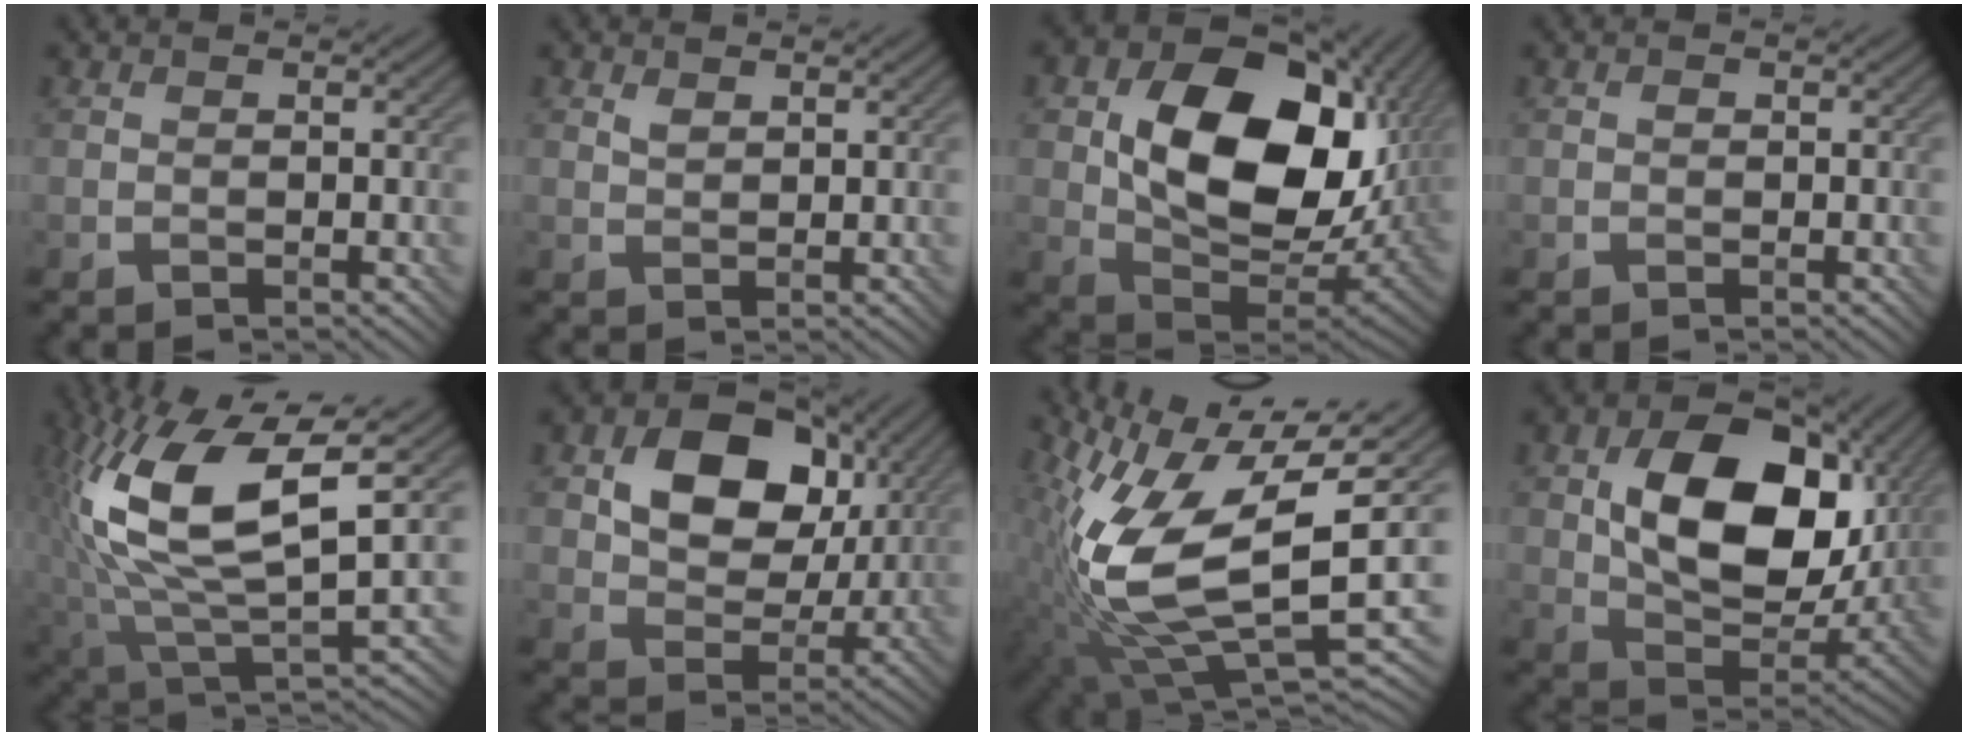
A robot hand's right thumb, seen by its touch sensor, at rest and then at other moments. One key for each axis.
{"total": 1.2, "fx": 0.8, "fy": 0.7, "fz": 0.6, "tx": -0.014, "ty": -0.002, "tz": 0.018}
{"total": 16.9, "fx": 2.9, "fy": 11.5, "fz": 12.0, "tx": -0.211, "ty": -0.023, "tz": 0.066}
{"total": 0.5, "fx": 0.0, "fy": 0.4, "fz": 0.3, "tx": -0.001, "ty": -0.003, "tz": -0.002}
{"total": 15.6, "fx": 2.7, "fy": 6.4, "fz": 14.0, "tx": -0.302, "ty": -0.001, "tz": 0.043}
{"total": 12.9, "fx": 4.0, "fy": 9.4, "fz": 7.8, "tx": -0.143, "ty": -0.001, "tz": 0.066}
{"total": 16.4, "fx": -0.7, "fy": 7.1, "fz": 14.8, "tx": -0.304, "ty": -0.018, "tz": -0.004}
{"total": 15.2, "fx": 3.0, "fy": 10.3, "fz": 10.9, "tx": -0.196, "ty": -0.014, "tz": 0.064}